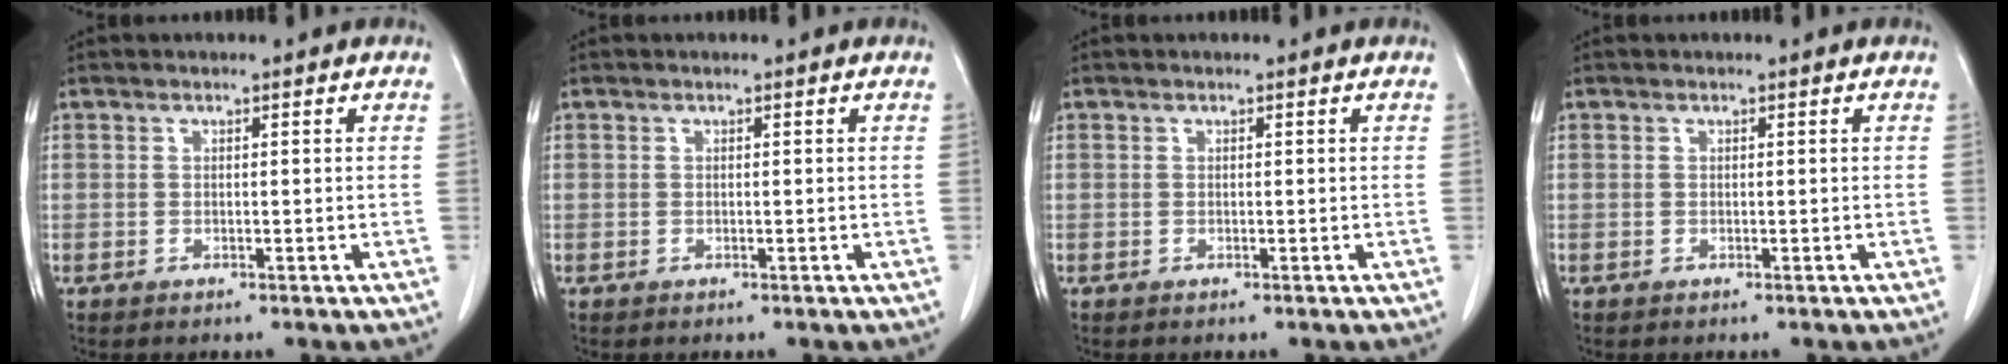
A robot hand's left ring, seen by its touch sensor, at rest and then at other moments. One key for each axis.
{"total": 0.0}
{"total": 0.0}
{"total": 0.0}